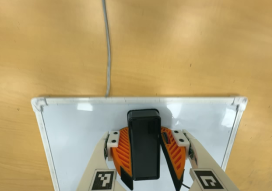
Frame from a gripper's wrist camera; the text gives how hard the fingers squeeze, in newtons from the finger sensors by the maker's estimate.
{"total": 12.8, "left": 14.6, "right": 11.0}